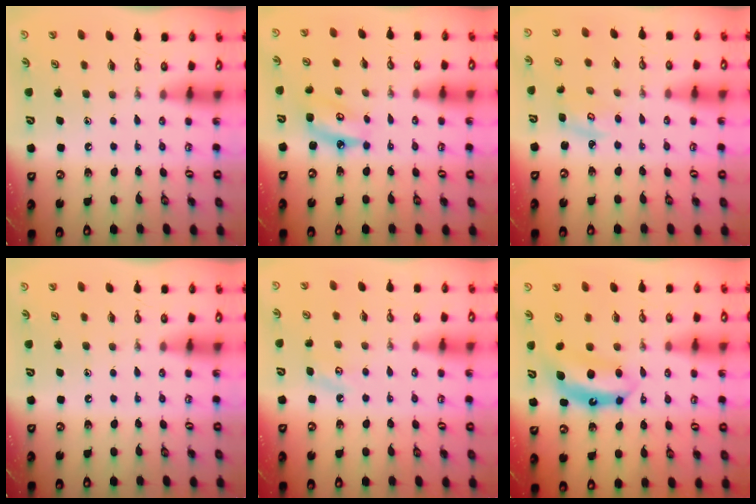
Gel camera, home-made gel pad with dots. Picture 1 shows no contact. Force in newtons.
{"total": 6.5, "press": 6.5, "slide": 0.5}
{"total": 3.3, "press": 3.2, "slide": 0.4}
{"total": 0.0}
{"total": 5.1, "press": 5.1, "slide": 0.8}
{"total": 7.5, "press": 7.5, "slide": 0.4}